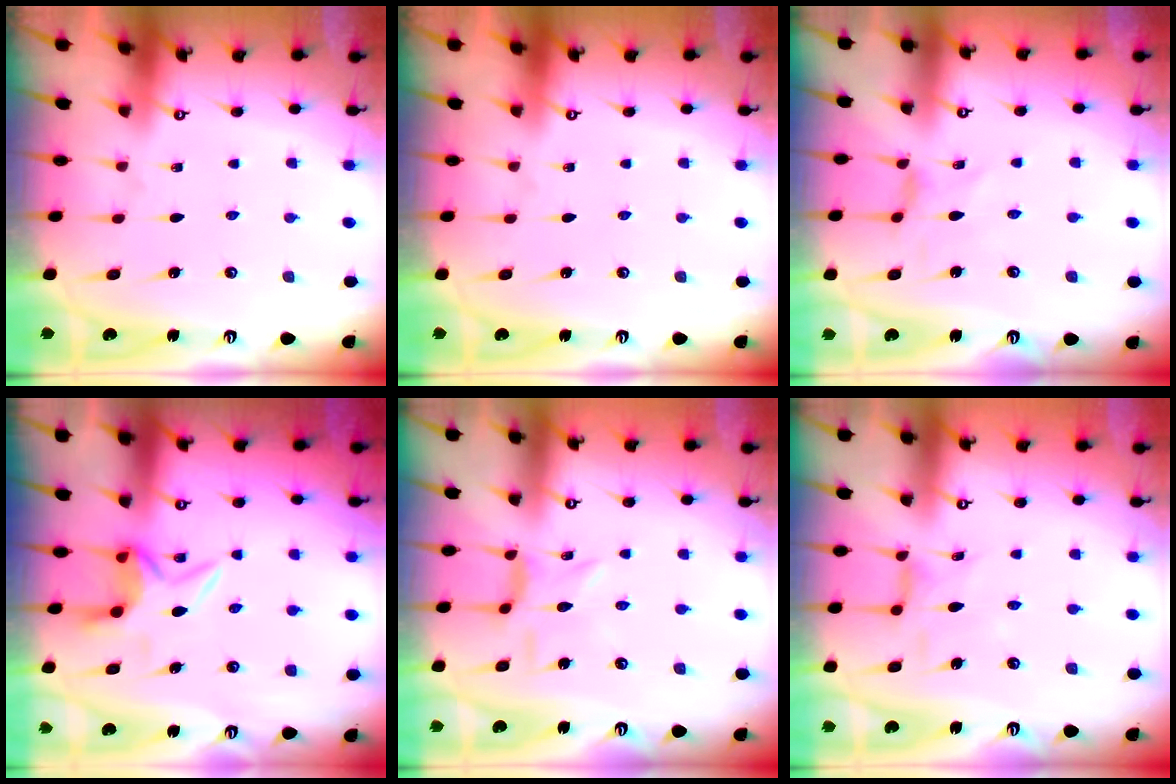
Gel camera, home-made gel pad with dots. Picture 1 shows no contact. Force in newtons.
{"total": 0.0}
{"total": 2.3, "press": 2.3, "slide": 0.4}
{"total": 4.8, "press": 4.6, "slide": 1.4}
{"total": 3.6, "press": 3.6, "slide": 0.2}
{"total": 3.1, "press": 3.1, "slide": 0.4}